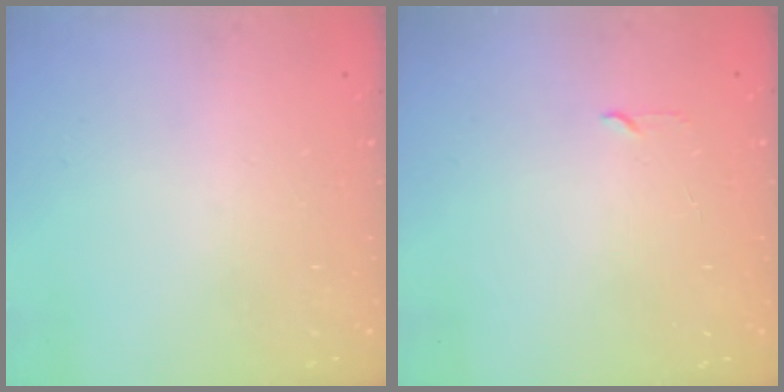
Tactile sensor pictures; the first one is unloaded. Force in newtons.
{"total": 2.3, "press": 2.2, "slide": 0.3}